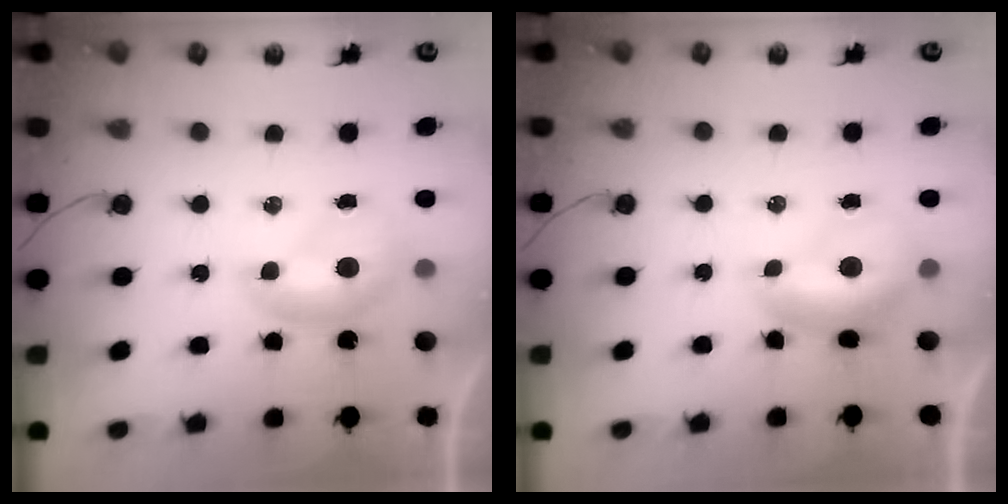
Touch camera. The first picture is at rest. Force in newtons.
{"total": 0.5, "press": 0.1, "slide": 0.5}